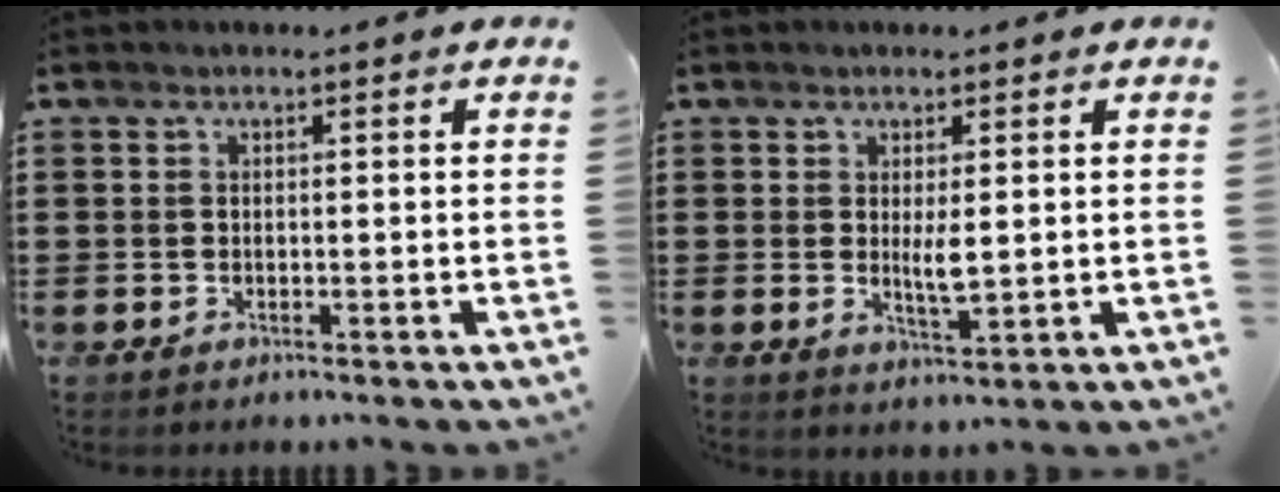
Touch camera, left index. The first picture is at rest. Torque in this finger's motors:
{"motor_torque": [0.77, -0.09, 0.11, 0.07]}